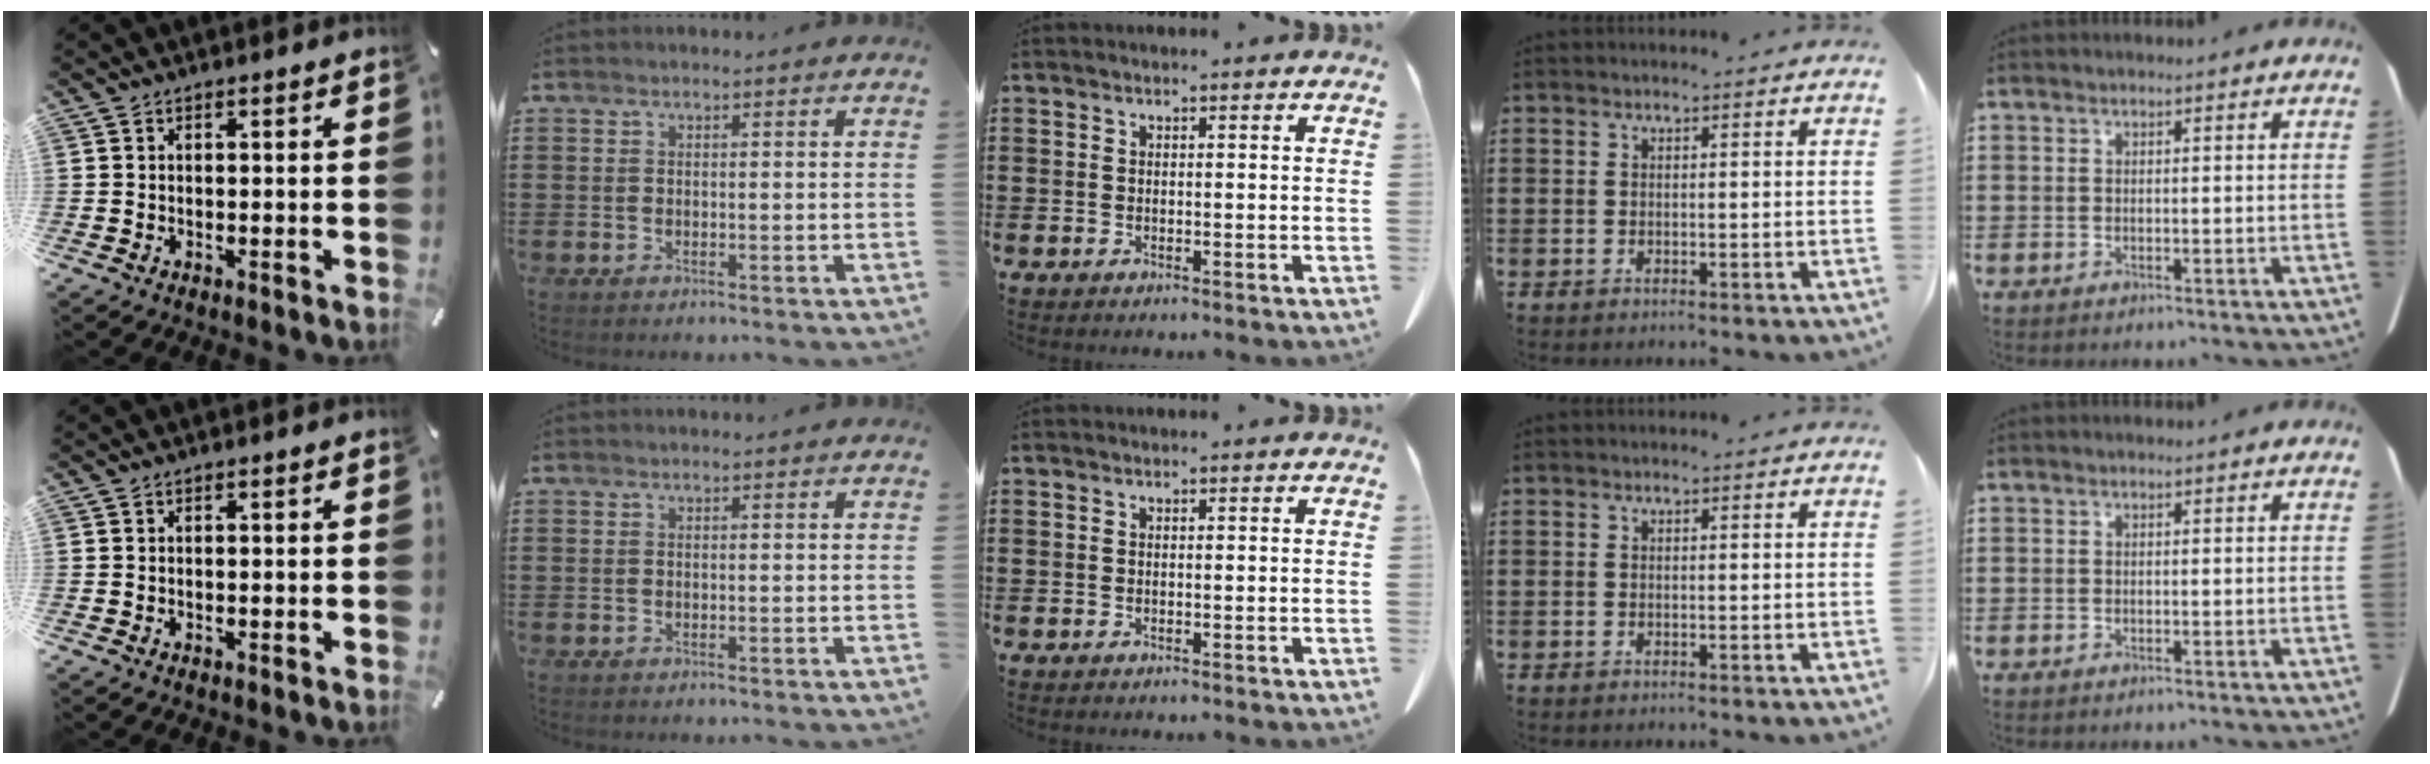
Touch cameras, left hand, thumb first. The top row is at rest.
{}